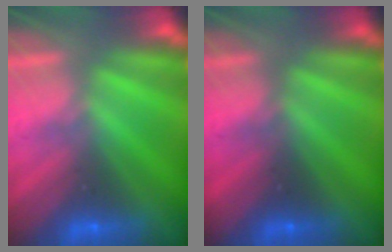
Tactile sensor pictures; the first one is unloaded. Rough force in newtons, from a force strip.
{"total": 2.2}